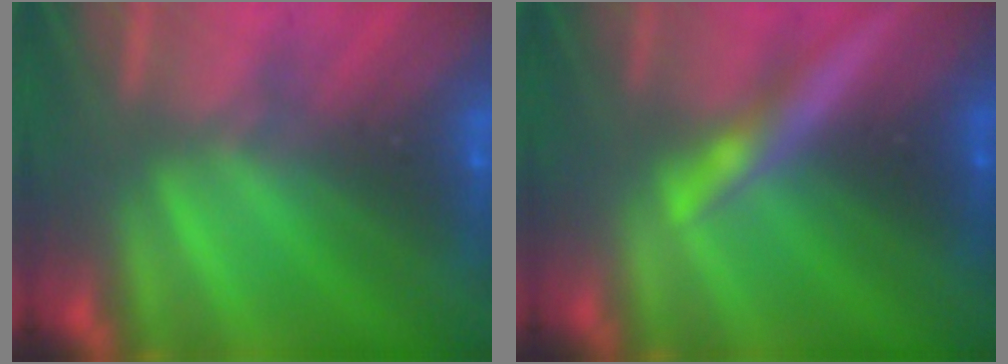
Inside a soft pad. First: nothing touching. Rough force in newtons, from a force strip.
{"total": 3.3}